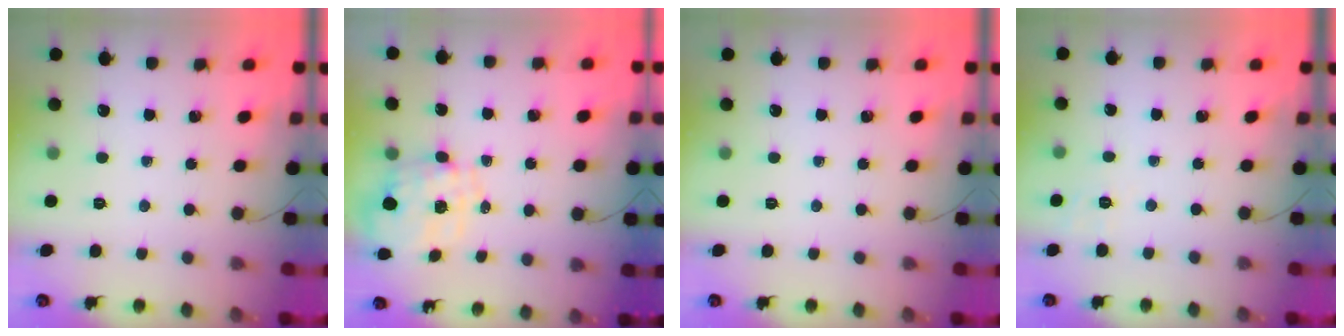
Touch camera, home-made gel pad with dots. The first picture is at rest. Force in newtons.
{"total": 2.1, "press": 1.8, "slide": 1.1}
{"total": 0.0}
{"total": 1.9, "press": 0.7, "slide": 1.7}